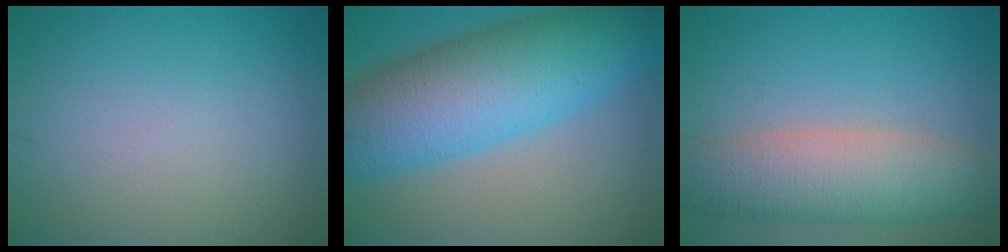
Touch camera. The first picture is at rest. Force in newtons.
{"total": 12.1, "press": 12.1, "slide": 0.4}
{"total": 7.5, "press": 7.5, "slide": 0.6}